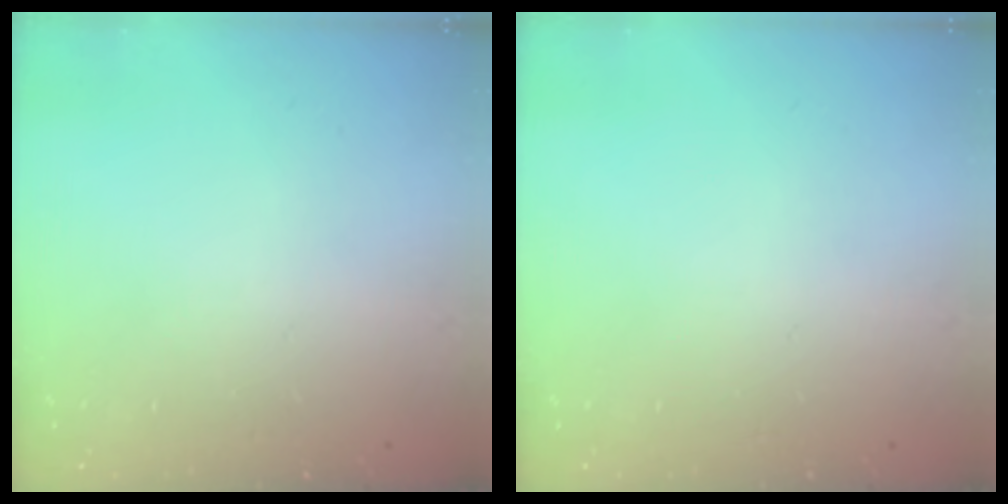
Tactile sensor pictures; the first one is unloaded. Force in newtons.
{"total": 0.0}